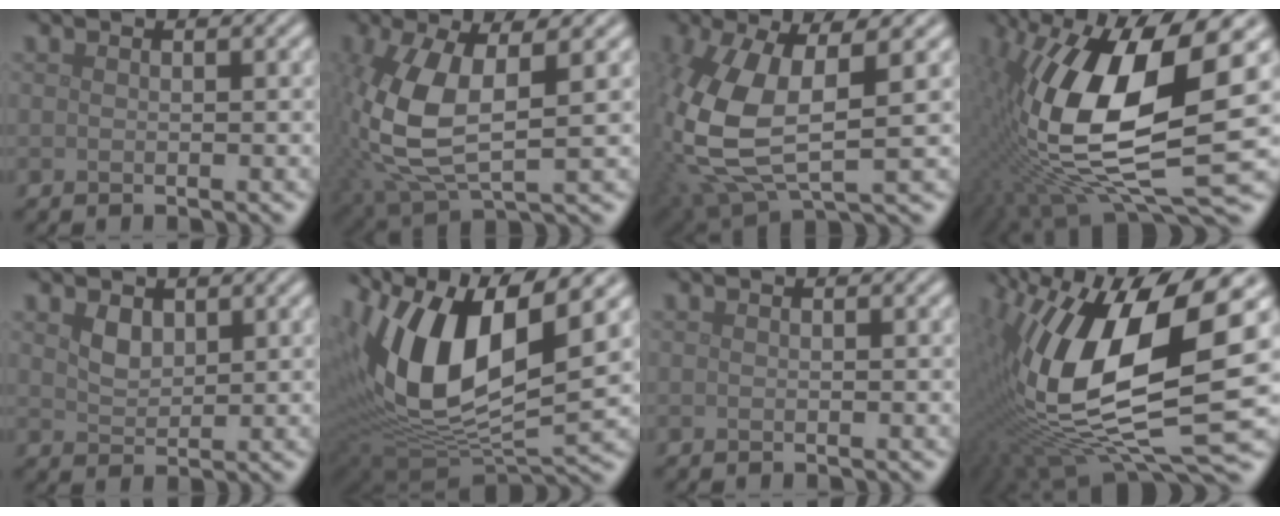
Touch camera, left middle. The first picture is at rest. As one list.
[{"total": 9.1, "force": [0.3, 4.0, 8.1], "torque": [-0.198, -0.003, 0.008]}, {"total": 10.7, "force": [0.2, 5.3, 9.4], "torque": [-0.235, -0.020, 0.008]}, {"total": 14.1, "force": [0.6, 5.2, 13.1], "torque": [-0.265, -0.022, 0.005]}, {"total": 1.8, "force": [1.1, 1.1, 1.0], "torque": [-0.021, -0.002, 0.027]}, {"total": 13.4, "force": [3.9, 6.4, 11.0], "torque": [-0.215, 0.002, 0.068]}, {"total": 0.0}, {"total": 17.1, "force": [1.1, 7.4, 15.4], "torque": [-0.314, -0.014, 0.024]}]